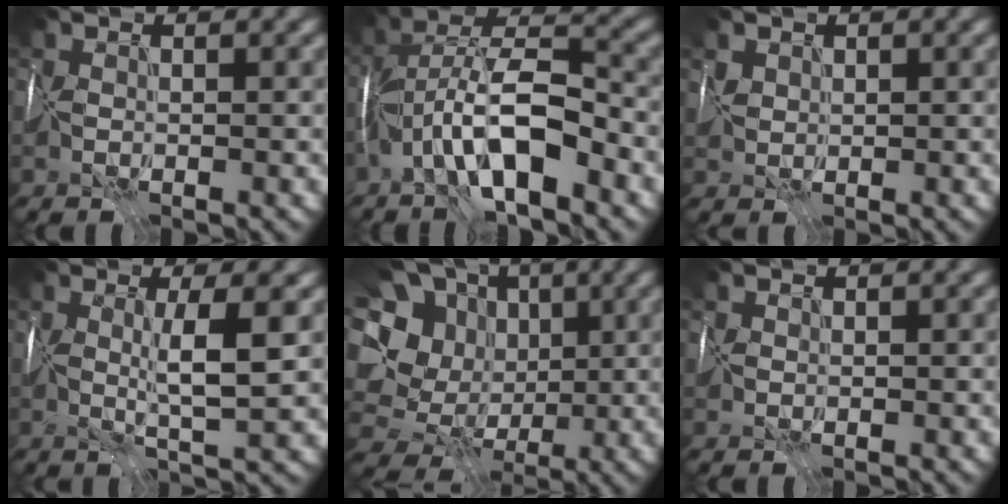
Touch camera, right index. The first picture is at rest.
{"total": 7.4, "force": [-4.1, 1.6, 5.9], "torque": [-0.093, 0.016, -0.079]}
{"total": 0.9, "force": [0.8, 0.4, -0.4], "torque": [0.013, -0.003, 0.015]}
{"total": 3.6, "force": [0.6, -0.5, 3.5], "torque": [-0.047, -0.009, 0.010]}
{"total": 11.9, "force": [1.0, 10.1, 6.2], "torque": [-0.126, -0.002, 0.012]}
{"total": 0.5, "force": [0.4, 0.2, -0.3], "torque": [0.009, 0.000, 0.007]}